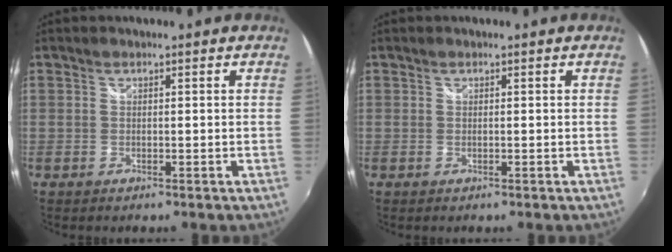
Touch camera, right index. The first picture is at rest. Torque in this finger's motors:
{"motor_torque": [-0.03, -0.03, 0.04, 0.01]}